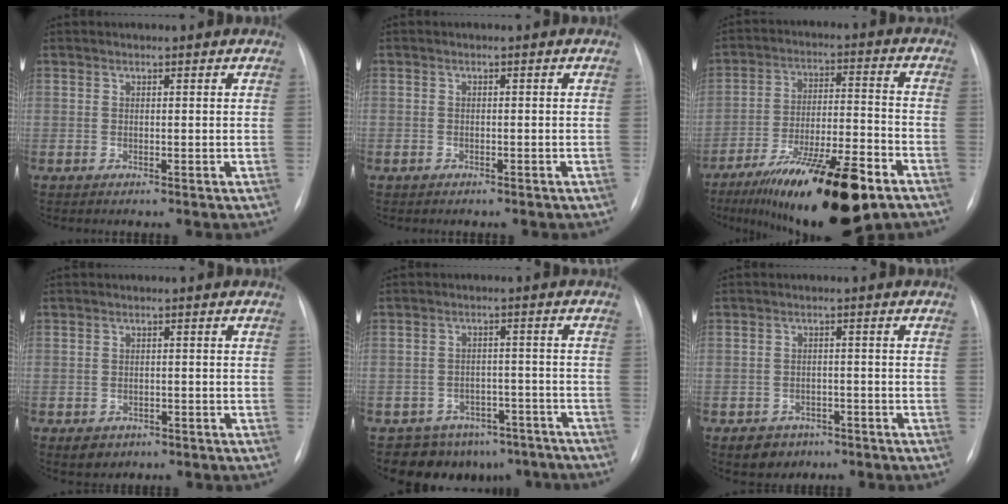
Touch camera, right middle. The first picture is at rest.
{"total": 1.0, "force": [-0.7, 0.8, 0.1], "torque": [-0.009, 0.004, -0.010]}
{"total": 19.9, "force": [-12.7, 3.7, 14.8], "torque": [-0.210, -0.010, -0.206]}
{"total": 3.1, "force": [-1.8, 2.3, 0.9], "torque": [-0.010, 0.004, -0.016]}
{"total": 11.0, "force": [-8.7, 6.6, 1.6], "torque": [0.001, 0.031, -0.101]}
{"total": 4.3, "force": [-2.6, 3.3, 0.9], "torque": [-0.015, 0.008, -0.031]}